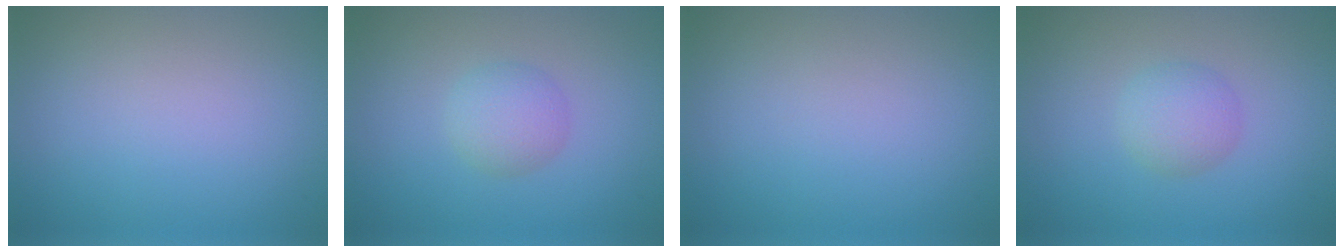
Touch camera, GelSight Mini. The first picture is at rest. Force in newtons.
{"total": 2.4, "press": 2.4, "slide": 0.1}
{"total": 0.0}
{"total": 2.4, "press": 2.4, "slide": 0.1}